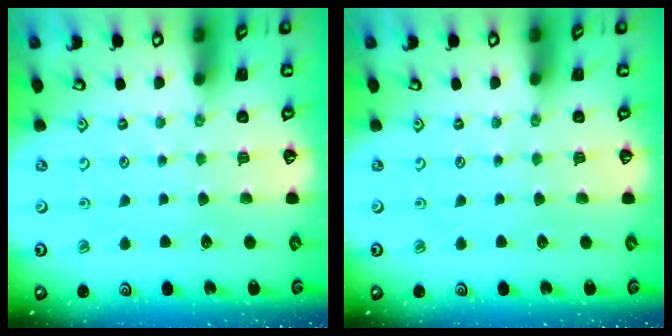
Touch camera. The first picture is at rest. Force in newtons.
{"total": 0.0}